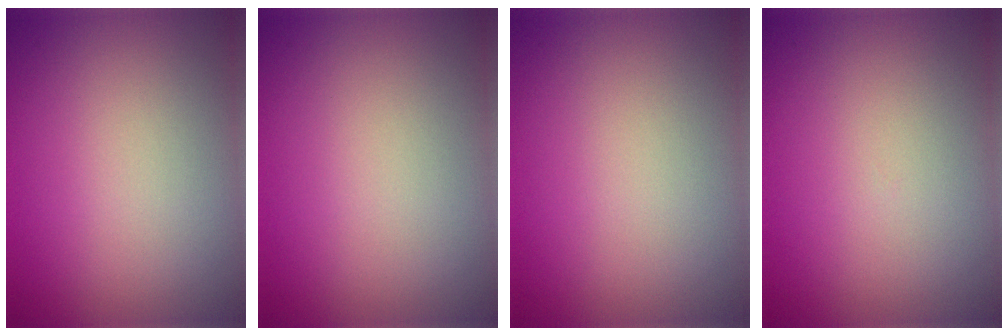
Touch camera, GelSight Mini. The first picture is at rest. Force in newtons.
{"total": 0.0}
{"total": 0.0}
{"total": 0.0}